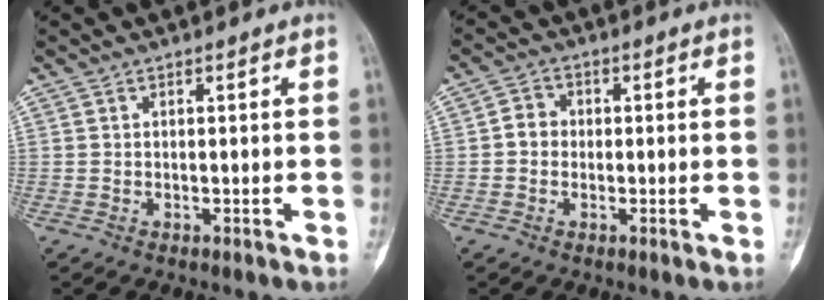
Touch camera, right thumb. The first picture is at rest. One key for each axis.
{"total": 3.4, "fx": -0.2, "fy": 3.0, "fz": 1.5, "tx": -0.007, "ty": 0.009, "tz": -0.013}